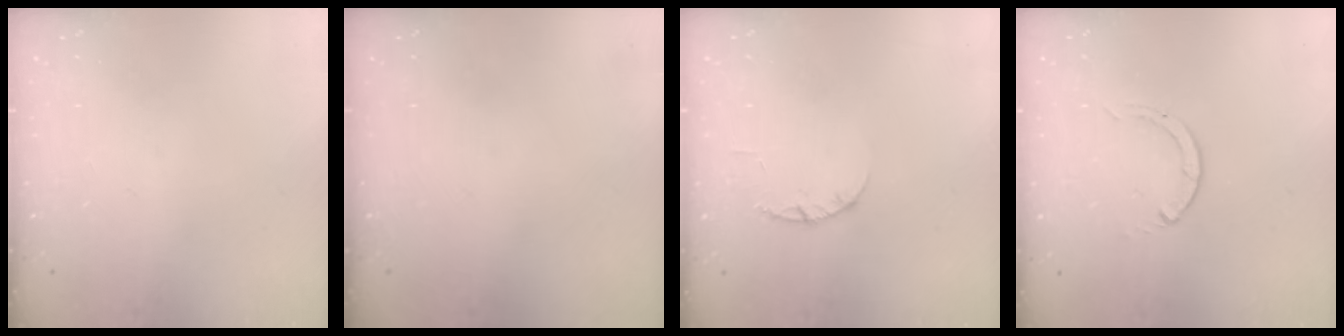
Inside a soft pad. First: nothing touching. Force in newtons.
{"total": 0.0}
{"total": 2.4, "press": 2.3, "slide": 0.4}
{"total": 0.0}